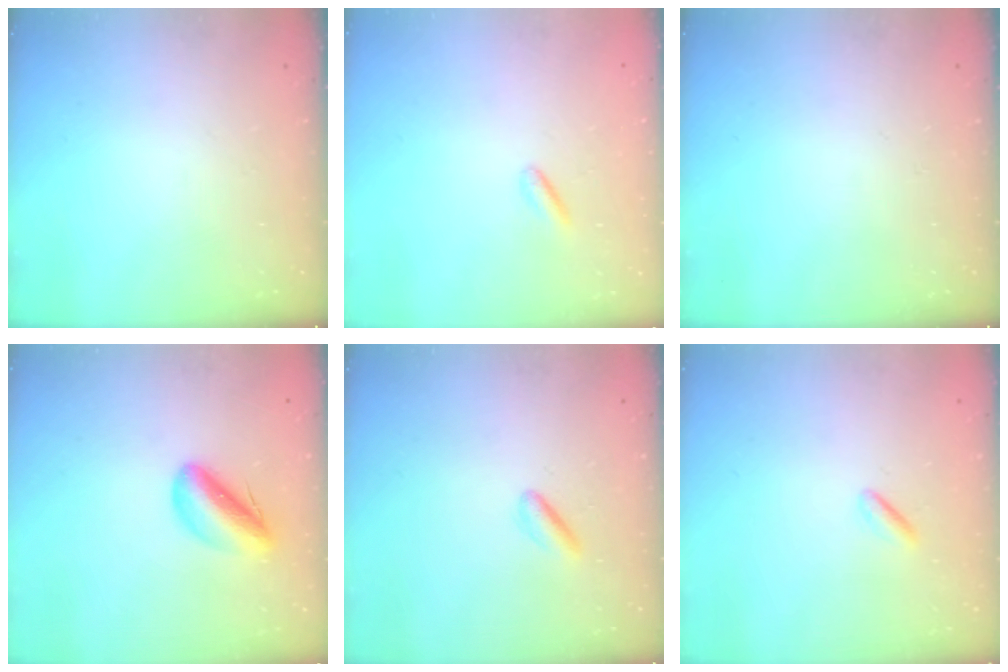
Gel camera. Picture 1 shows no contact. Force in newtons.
{"total": 2.5, "press": 2.4, "slide": 0.7}
{"total": 0.0}
{"total": 8.6, "press": 8.3, "slide": 2.5}
{"total": 2.5, "press": 2.3, "slide": 1.0}
{"total": 0.6, "press": 0.0, "slide": 0.6}